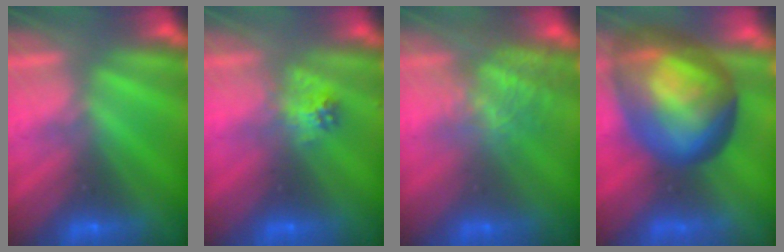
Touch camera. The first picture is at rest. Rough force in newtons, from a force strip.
{"total": 2.3}
{"total": 4.7}
{"total": 7.5}